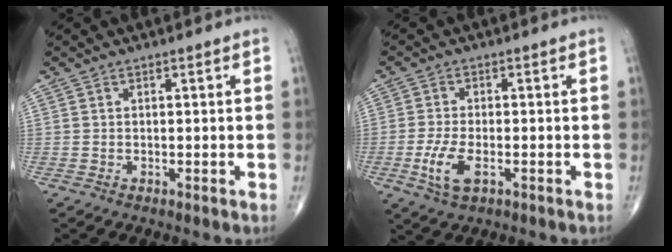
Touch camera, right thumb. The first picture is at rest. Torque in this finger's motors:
{"motor_torque": [-0.10, 0.20, 0.53, 0.31, 0.13]}